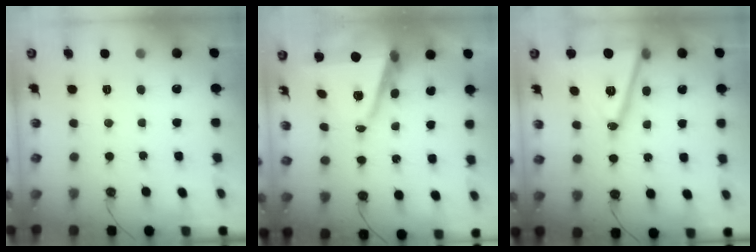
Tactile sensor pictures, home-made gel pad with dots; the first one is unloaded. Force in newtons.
{"total": 9.1, "press": 8.1, "slide": 4.1}
{"total": 18.6, "press": 18.3, "slide": 3.4}